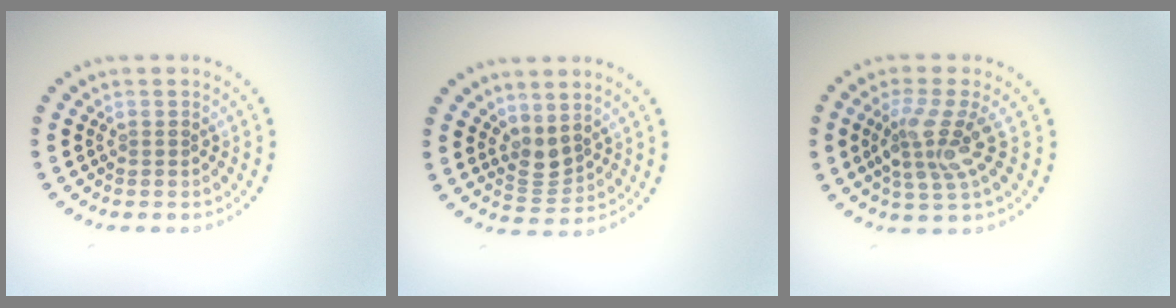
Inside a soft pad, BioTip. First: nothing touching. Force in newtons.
{"total": 2.0, "press": 1.6, "slide": 1.2}
{"total": 3.6, "press": 3.0, "slide": 2.0}